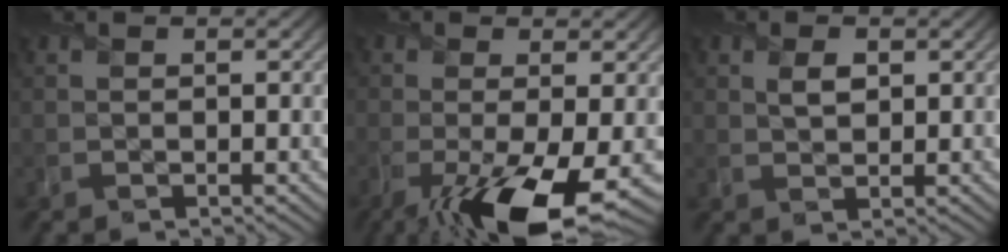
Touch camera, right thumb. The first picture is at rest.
{"total": 11.3, "force": [-4.9, 3.4, 9.6], "torque": [-0.178, -0.031, -0.078]}
{"total": 2.0, "force": [0.9, 1.2, 1.3], "torque": [-0.027, -0.002, 0.016]}